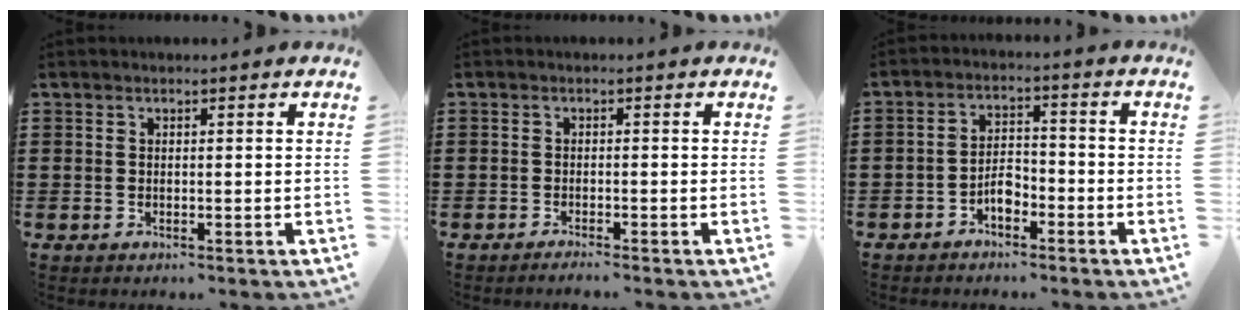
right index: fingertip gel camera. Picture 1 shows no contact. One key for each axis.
{"total": 1.1, "fx": -1.0, "fy": -0.2, "fz": 0.2, "tx": -0.004, "ty": 0.001, "tz": -0.021}
{"total": 3.9, "fx": -2.4, "fy": 1.7, "fz": 2.6, "tx": -0.055, "ty": 0.002, "tz": -0.047}